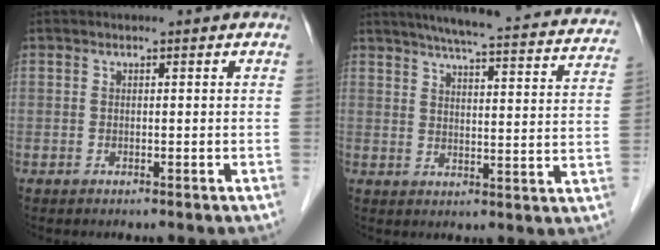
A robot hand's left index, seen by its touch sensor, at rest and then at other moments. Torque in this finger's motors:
{"motor_torque": [0.00, -0.23, 0.08, 0.06]}